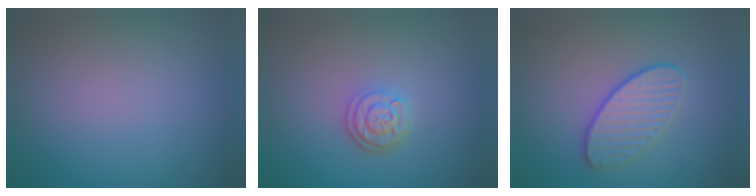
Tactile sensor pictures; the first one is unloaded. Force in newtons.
{"total": 2.8, "press": 2.3, "slide": 1.6}
{"total": 3.0, "press": 2.8, "slide": 1.2}